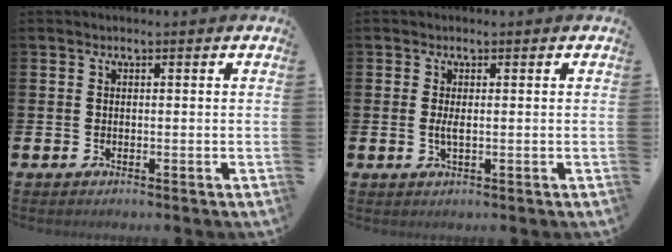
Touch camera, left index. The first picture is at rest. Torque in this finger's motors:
{"motor_torque": [0.54, -0.06, 0.01, 0.09]}